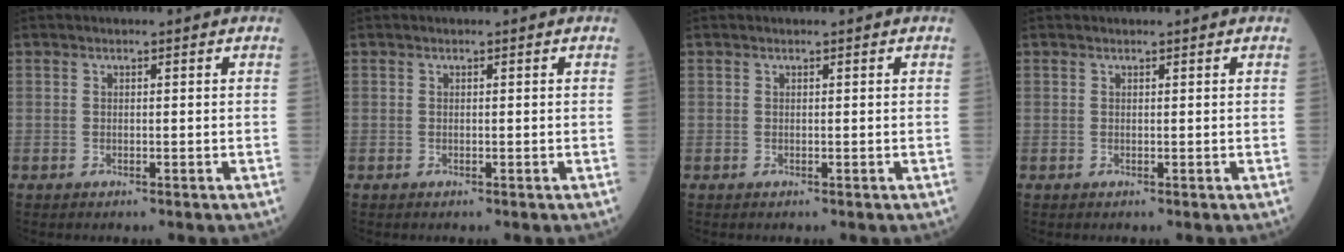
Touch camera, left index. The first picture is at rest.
{"total": 0.0}
{"total": 0.0}
{"total": 0.9, "force": [0.9, 0.0, 0.2], "torque": [-0.010, 0.004, 0.013]}